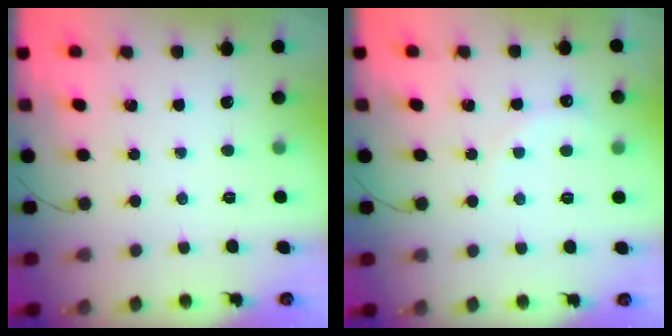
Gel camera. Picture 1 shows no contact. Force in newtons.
{"total": 5.8, "press": 5.7, "slide": 1.2}